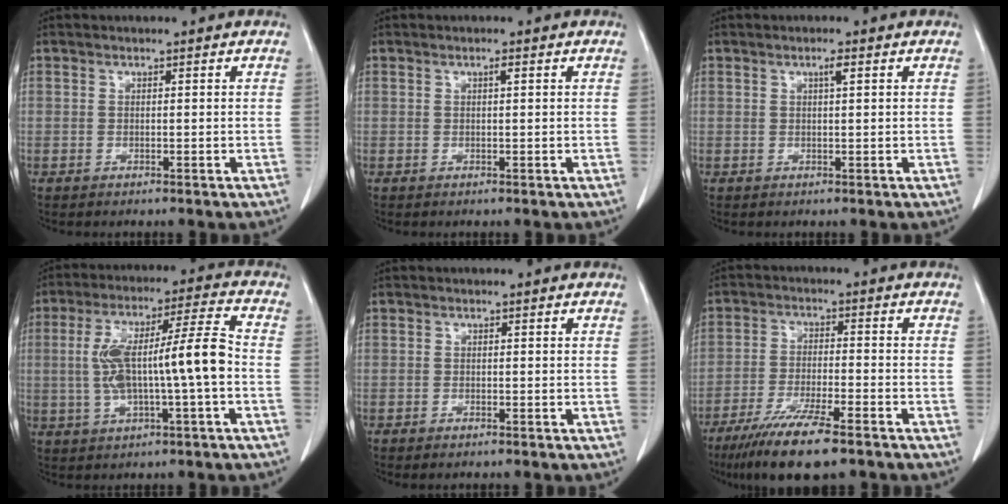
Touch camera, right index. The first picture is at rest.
{"total": 0.6, "force": [0.2, 0.0, 0.6], "torque": [-0.012, 0.002, 0.004]}
{"total": 1.3, "force": [0.6, 0.0, 1.2], "torque": [-0.022, 0.002, 0.009]}
{"total": 13.1, "force": [-1.0, 1.2, 13.0], "torque": [-0.239, 0.025, -0.014]}
{"total": 0.6, "force": [-0.5, 0.2, 0.4], "torque": [-0.010, -0.002, -0.003]}
{"total": 11.6, "force": [-8.2, 1.5, 8.0], "torque": [-0.140, -0.028, -0.136]}